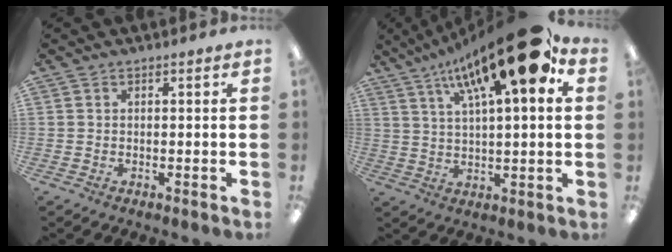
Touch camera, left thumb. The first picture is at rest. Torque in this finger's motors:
{"motor_torque": [0.47, 1.04, 1.38, -1.39, 0.24]}